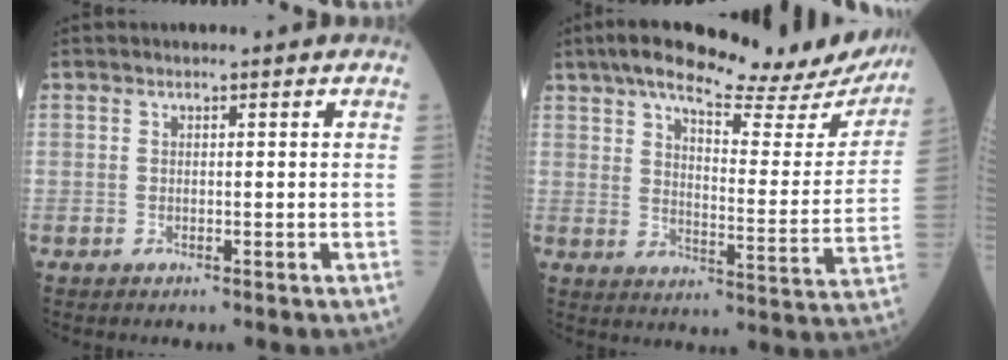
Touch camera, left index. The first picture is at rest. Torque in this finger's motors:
{"motor_torque": [1.05, -1.09, 0.45, 0.16]}